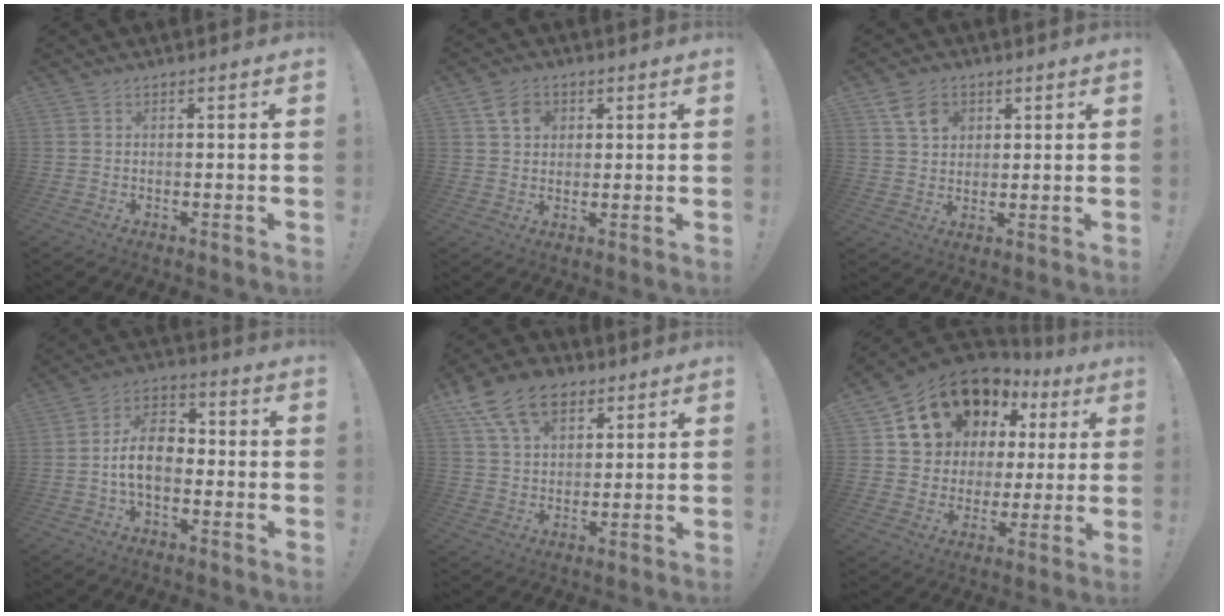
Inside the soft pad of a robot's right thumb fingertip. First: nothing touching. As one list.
[{"total": 6.2, "force": [2.6, 4.8, 2.9], "torque": [-0.043, -0.001, 0.049]}, {"total": 7.4, "force": [3.5, 5.6, 3.4], "torque": [-0.048, -0.005, 0.067]}, {"total": 11.5, "force": [-1.8, 7.2, 8.8], "torque": [-0.162, 0.013, -0.032]}, {"total": 14.5, "force": [7.9, 9.5, 7.7], "torque": [-0.129, -0.030, 0.151]}, {"total": 17.0, "force": [10.2, 11.6, 7.1], "torque": [-0.116, -0.068, 0.209]}]